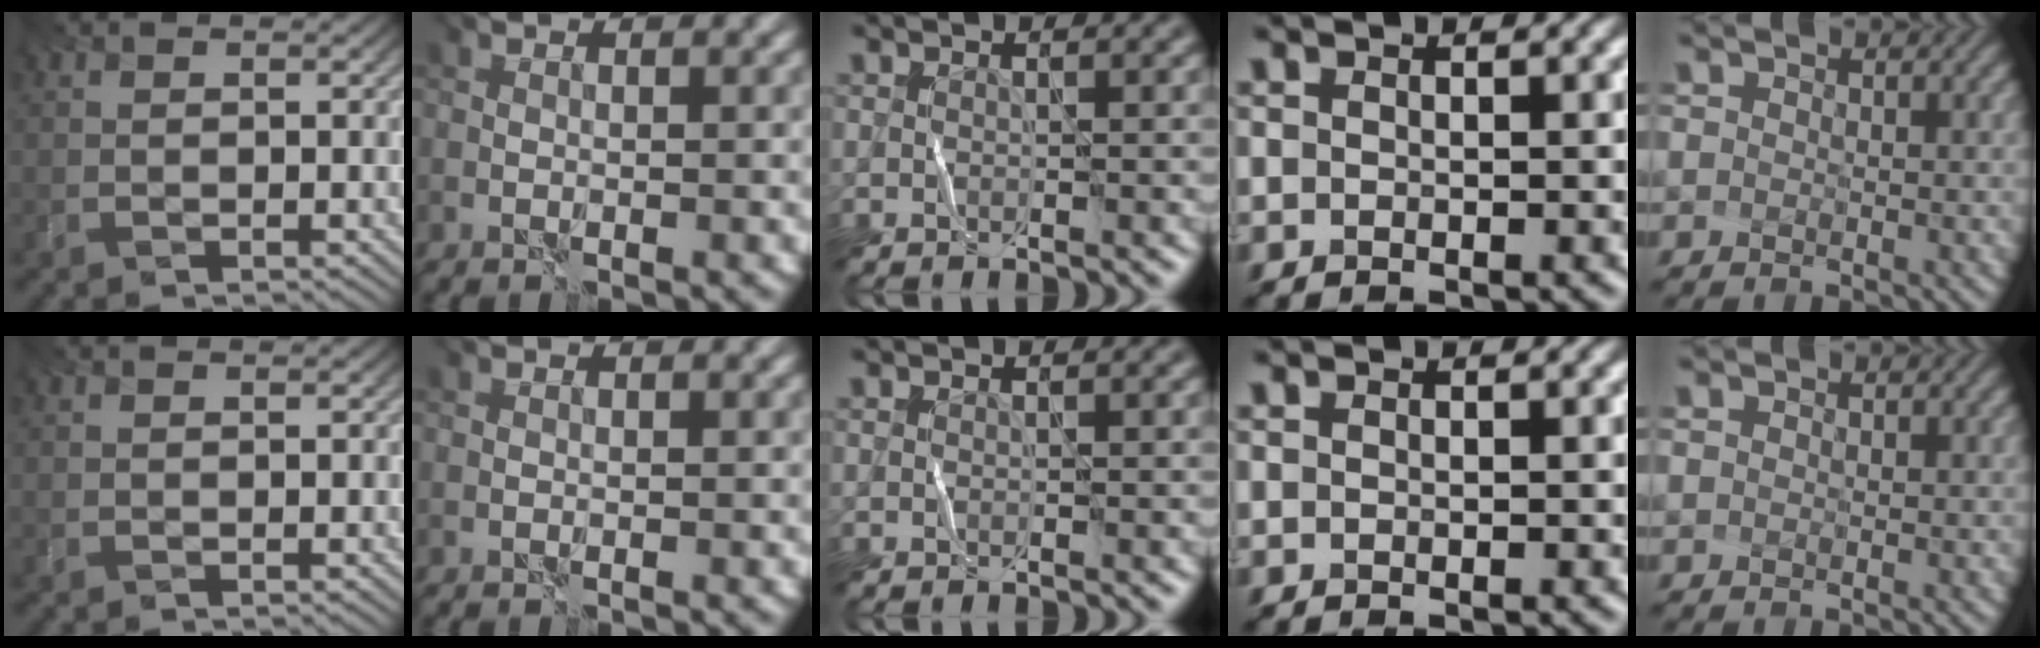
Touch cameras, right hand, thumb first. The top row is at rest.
{}